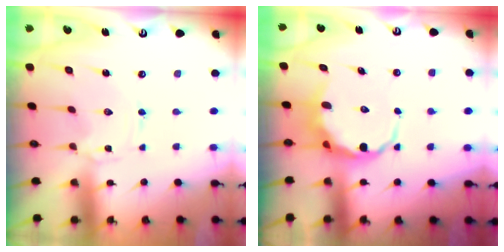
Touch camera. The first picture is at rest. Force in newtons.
{"total": 8.2, "press": 8.0, "slide": 1.9}